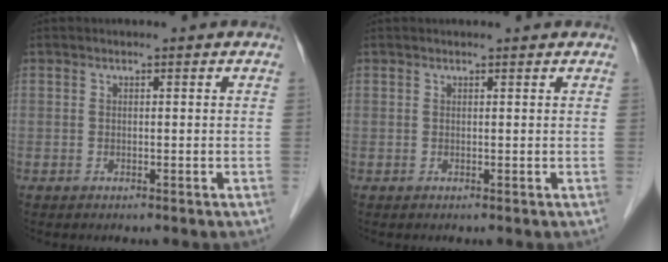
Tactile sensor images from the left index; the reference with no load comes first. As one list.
[{"total": 1.0, "force": [0.9, 0.1, 0.3], "torque": [-0.008, 0.009, 0.014]}]